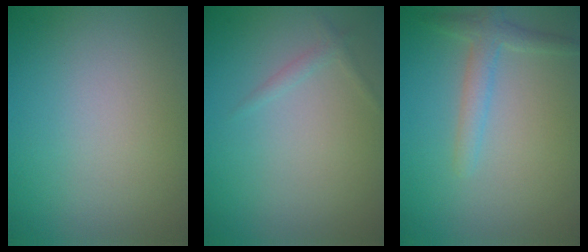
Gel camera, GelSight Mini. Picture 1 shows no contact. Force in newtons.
{"total": 0.9, "press": 0.9, "slide": 0.0}
{"total": 2.3, "press": 2.3, "slide": 0.2}